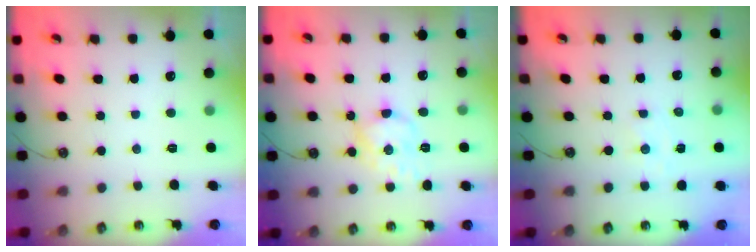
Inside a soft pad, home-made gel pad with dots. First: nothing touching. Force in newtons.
{"total": 8.7, "press": 8.7, "slide": 0.2}
{"total": 2.5, "press": 2.5, "slide": 0.4}